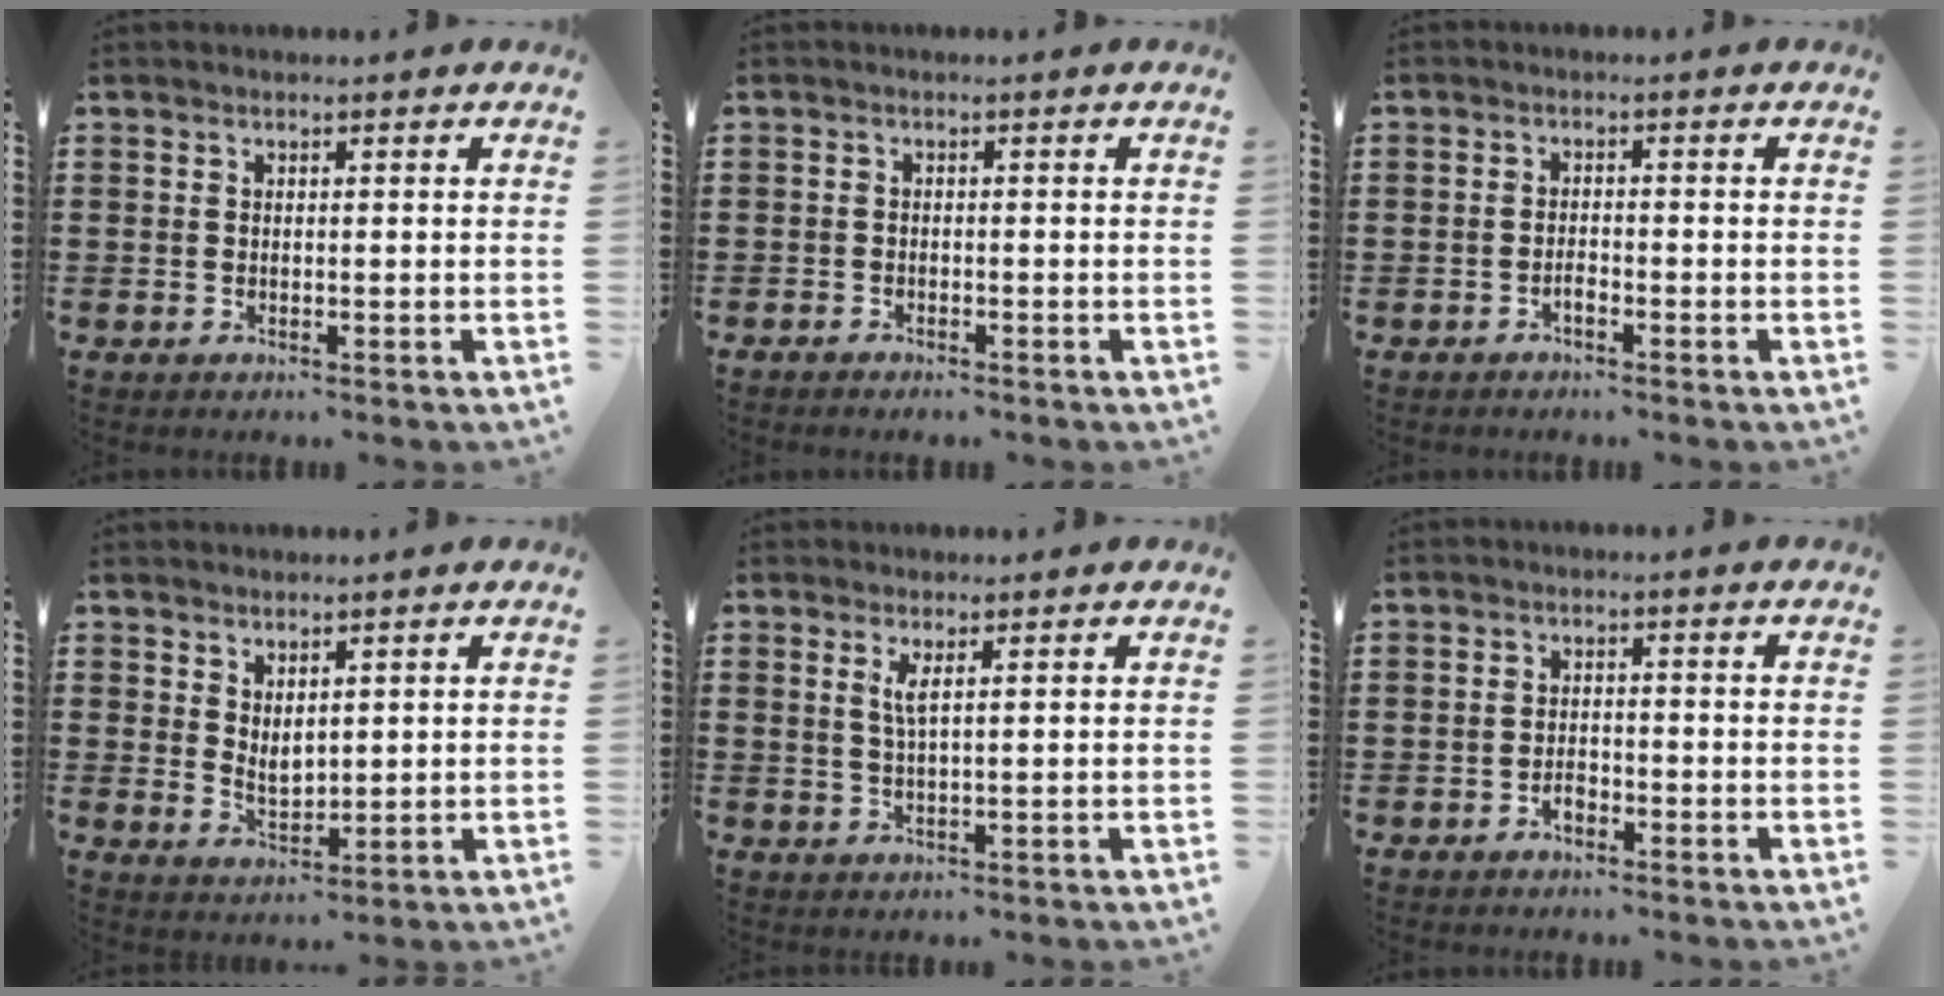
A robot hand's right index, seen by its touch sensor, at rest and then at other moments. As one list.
[{"total": 1.0, "force": [-1.0, 0.2, 0.0], "torque": [-0.004, 0.002, -0.021]}, {"total": 1.4, "force": [-1.0, 0.4, 0.8], "torque": [-0.019, -0.001, -0.018]}, {"total": 2.7, "force": [1.8, 1.4, 1.5], "torque": [-0.034, -0.002, 0.035]}, {"total": 2.2, "force": [0.9, 0.2, 1.9], "torque": [-0.042, 0.000, 0.015]}, {"total": 1.8, "force": [-1.3, 0.9, 0.9], "torque": [-0.021, -0.002, -0.025]}]